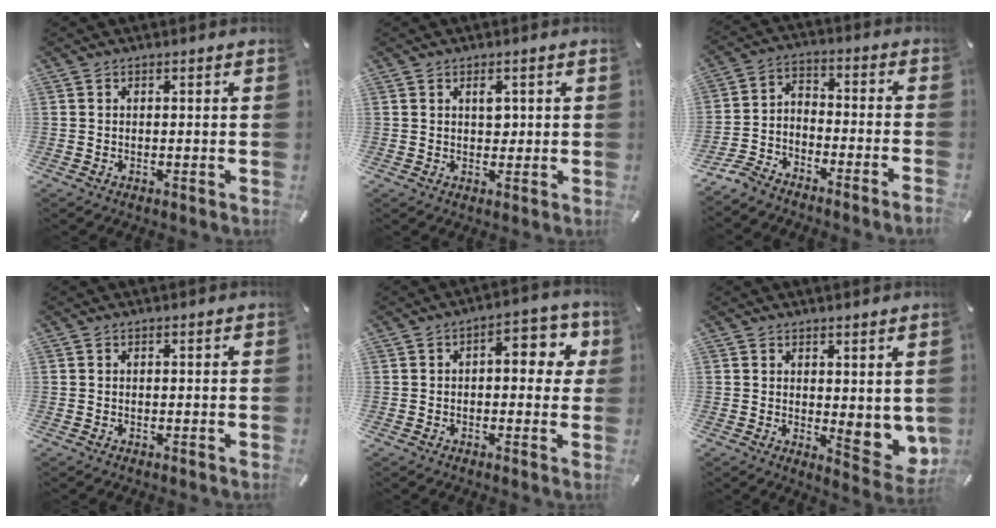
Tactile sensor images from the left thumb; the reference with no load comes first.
{"total": 2.5, "force": [0.7, 1.8, 1.6], "torque": [-0.010, -0.005, 0.006]}
{"total": 8.0, "force": [-7.7, 0.8, 1.9], "torque": [-0.041, 0.016, -0.156]}
{"total": 0.0}
{"total": 9.1, "force": [1.4, 4.8, 7.6], "torque": [-0.098, -0.002, 0.015]}
{"total": 7.5, "force": [0.4, 4.2, 6.2], "torque": [-0.060, -0.022, 0.019]}